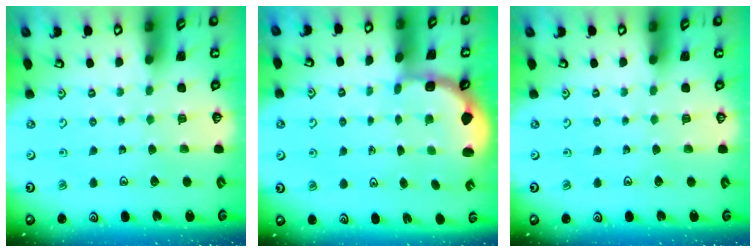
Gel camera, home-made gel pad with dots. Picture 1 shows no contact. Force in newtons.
{"total": 2.8, "press": 2.2, "slide": 1.7}
{"total": 0.0}